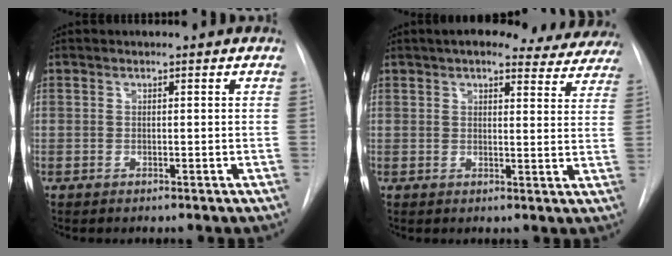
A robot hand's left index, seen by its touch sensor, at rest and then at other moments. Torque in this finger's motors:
{"motor_torque": [0.88, -1.26, 0.02, 0.04]}